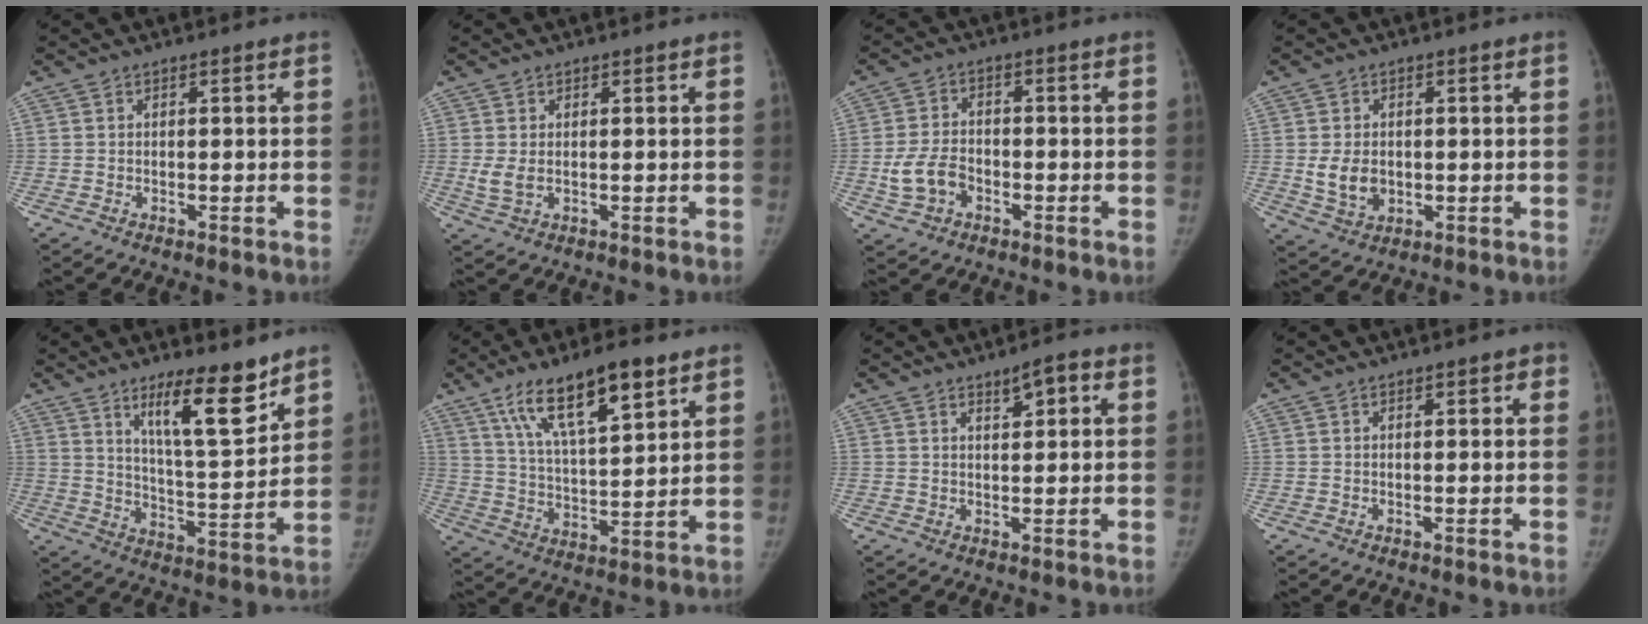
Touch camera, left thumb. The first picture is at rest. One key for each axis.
{"total": 2.8, "fx": 0.1, "fy": 1.8, "fz": 2.1, "tx": -0.050, "ty": -0.008, "tz": 0.007}
{"total": 6.8, "fx": -2.2, "fy": 5.0, "fz": 4.2, "tx": -0.079, "ty": 0.017, "tz": -0.040}
{"total": 5.9, "fx": -0.3, "fy": 4.5, "fz": 3.8, "tx": -0.054, "ty": -0.005, "tz": 0.008}
{"total": 13.3, "fx": 8.9, "fy": 3.0, "fz": 9.4, "tx": -0.129, "ty": -0.072, "tz": 0.154}
{"total": 15.6, "fx": 9.3, "fy": 4.7, "fz": 11.6, "tx": -0.178, "ty": -0.033, "tz": 0.169}
{"total": 3.5, "fx": 1.6, "fy": 1.3, "fz": 2.8, "tx": -0.033, "ty": -0.004, "tz": 0.023}
{"total": 1.3, "fx": 0.5, "fy": 0.7, "fz": 1.0, "tx": -0.007, "ty": 0.002, "tz": 0.005}